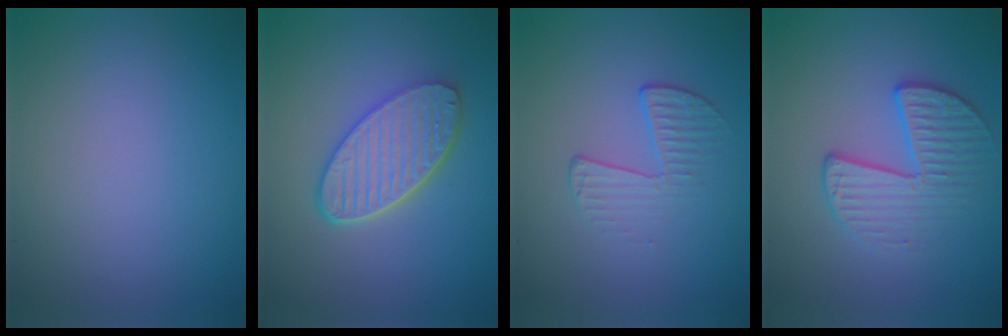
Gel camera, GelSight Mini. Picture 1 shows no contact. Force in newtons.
{"total": 5.7, "press": 4.4, "slide": 3.6}
{"total": 2.1, "press": 1.0, "slide": 1.8}
{"total": 3.3, "press": 2.9, "slide": 1.6}